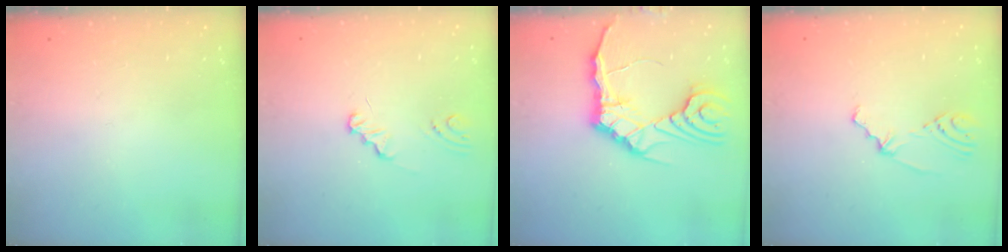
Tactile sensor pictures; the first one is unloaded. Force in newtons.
{"total": 1.5, "press": 1.4, "slide": 0.1}
{"total": 15.1, "press": 15.0, "slide": 1.8}
{"total": 2.5, "press": 2.1, "slide": 1.4}